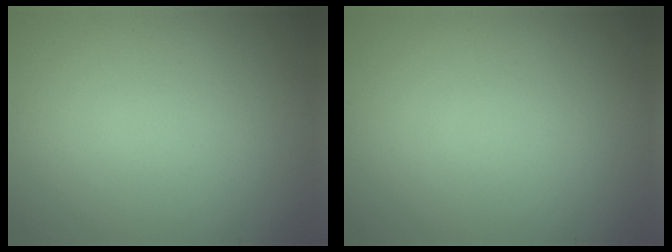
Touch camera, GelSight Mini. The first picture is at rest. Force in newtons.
{"total": 0.0}